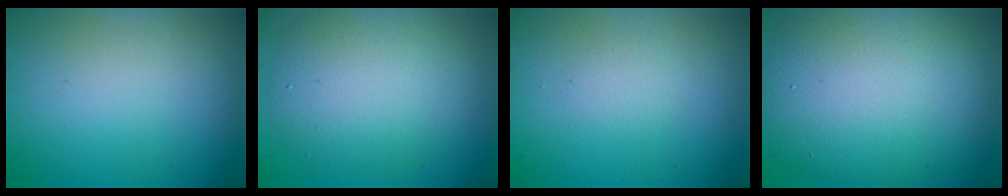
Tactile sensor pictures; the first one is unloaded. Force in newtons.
{"total": 5.7, "press": 5.7, "slide": 0.4}
{"total": 0.7, "press": 0.7, "slide": 0.0}
{"total": 11.4, "press": 11.4, "slide": 0.6}